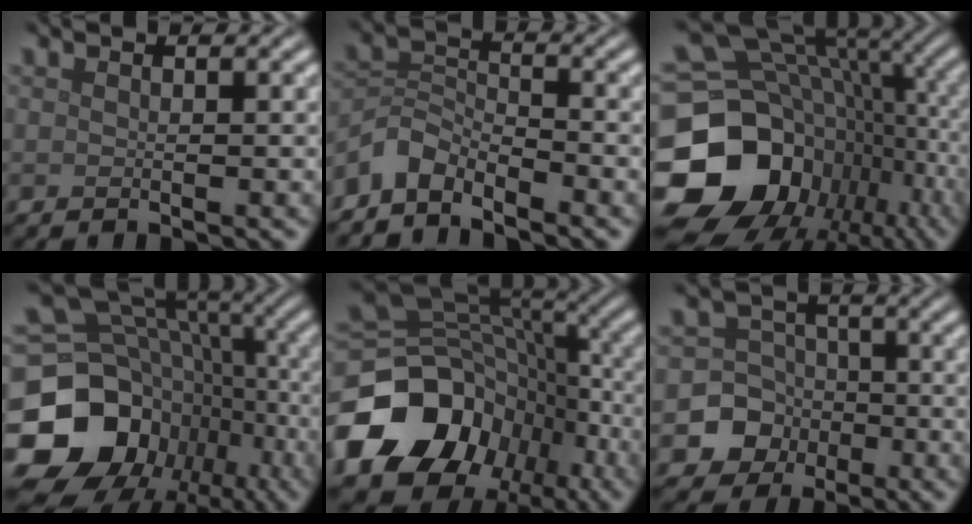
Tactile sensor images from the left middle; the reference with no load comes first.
{"total": 3.8, "force": [-3.3, 1.6, 1.1], "torque": [-0.021, 0.002, -0.081]}
{"total": 19.1, "force": [-4.6, 15.2, 10.5], "torque": [-0.218, -0.008, -0.061]}
{"total": 18.4, "force": [-5.6, 15.1, 8.8], "torque": [-0.189, 0.008, -0.094]}
{"total": 15.3, "force": [-6.0, 12.1, 7.3], "torque": [-0.156, -0.030, -0.093]}
{"total": 6.4, "force": [-2.4, 5.8, 0.9], "torque": [0.005, -0.003, -0.068]}